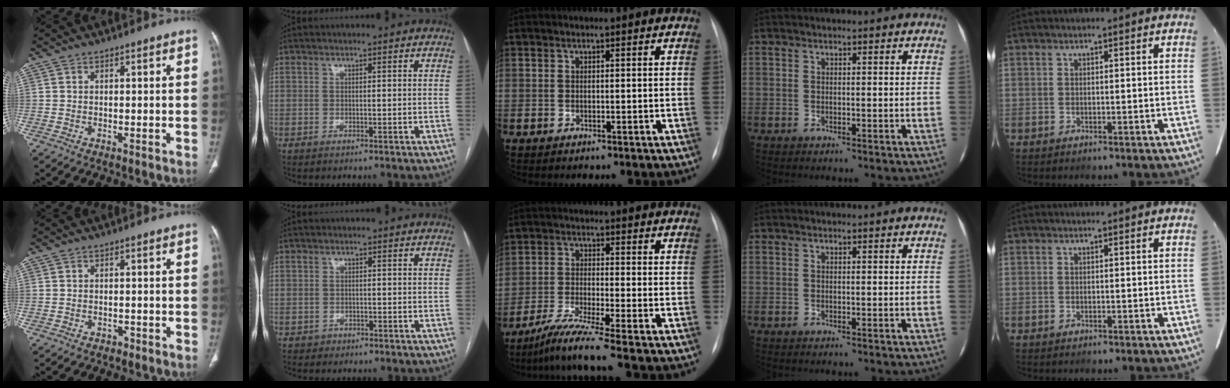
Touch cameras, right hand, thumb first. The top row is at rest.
{"thumb": {"total": 0.9, "force": [-0.6, 0.6, 0.2], "torque": [-0.003, 0.002, -0.012]}, "index": {"total": 1.5, "force": [-0.9, 1.2, -0.2], "torque": [0.001, 0.007, -0.015]}, "middle": {"total": 7.1, "force": [-5.6, -2.0, 3.9], "torque": [-0.073, -0.037, -0.106]}}